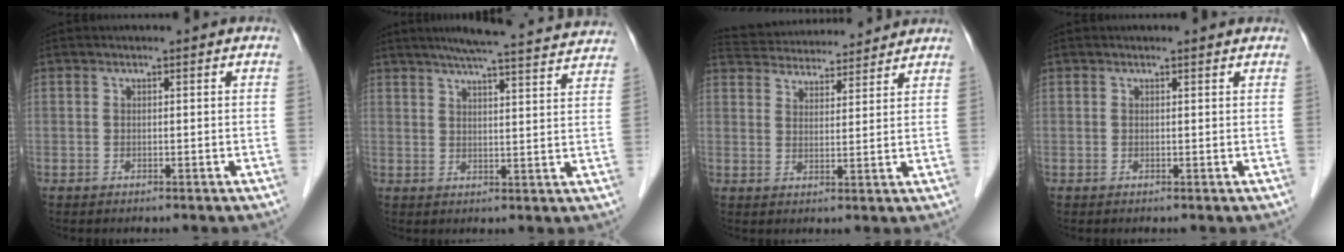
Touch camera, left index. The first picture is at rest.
{"total": 19.7, "force": [18.1, 0.8, 7.8], "torque": [-0.111, 0.004, 0.222]}
{"total": 14.1, "force": [13.4, 2.6, 3.5], "torque": [-0.061, 0.041, 0.202]}
{"total": 1.0, "force": [0.9, 0.1, 0.2], "torque": [-0.013, 0.004, 0.010]}